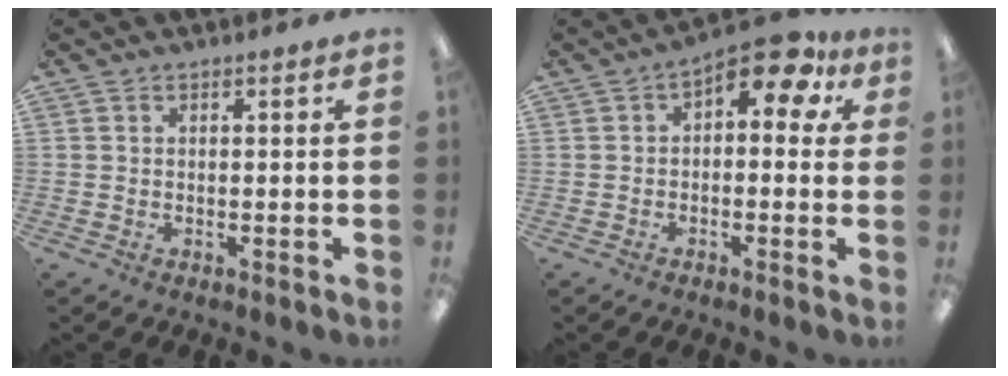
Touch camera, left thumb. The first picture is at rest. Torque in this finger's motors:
{"motor_torque": [-0.15, 0.57, 0.37, 0.52, 0.07]}